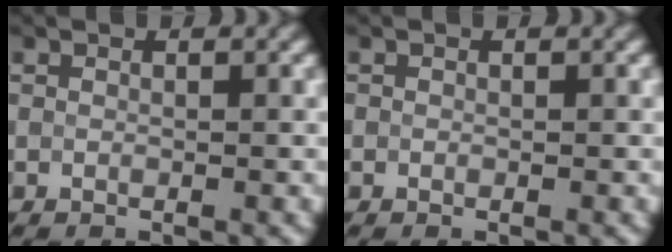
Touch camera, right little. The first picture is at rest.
{"total": 0.0}